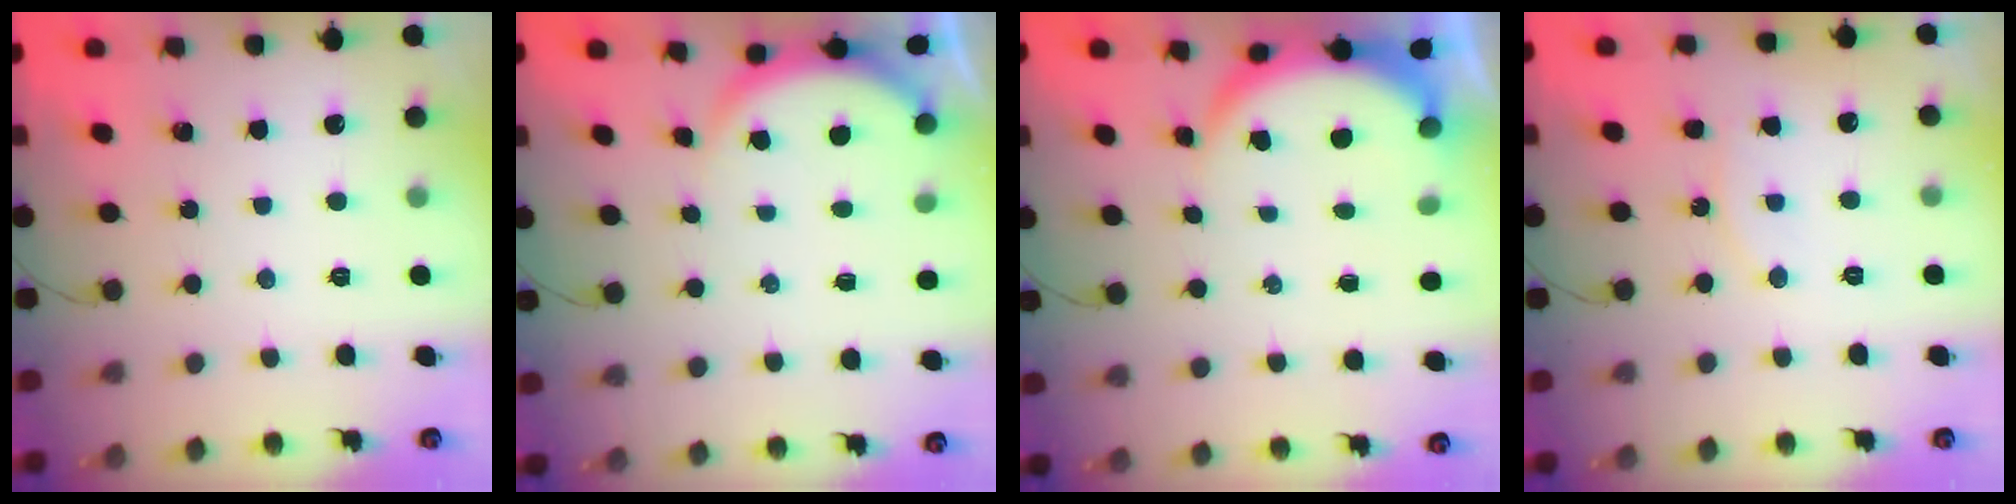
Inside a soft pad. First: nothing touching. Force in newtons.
{"total": 3.7, "press": 3.7, "slide": 0.3}
{"total": 5.8, "press": 5.7, "slide": 0.8}
{"total": 6.9, "press": 6.9, "slide": 0.3}